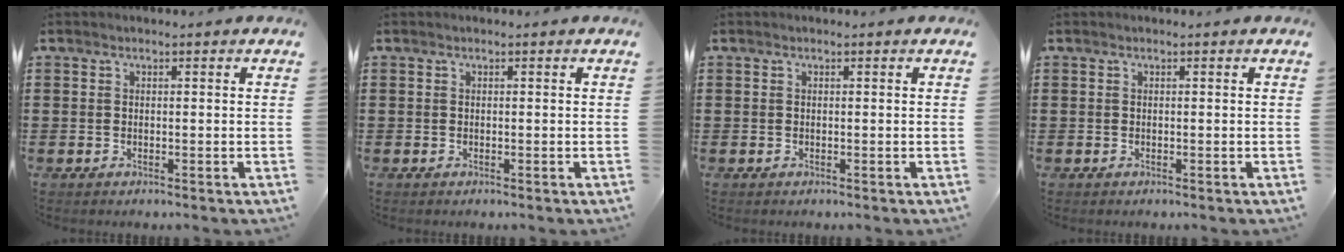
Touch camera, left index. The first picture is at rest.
{"total": 0.0}
{"total": 0.0}
{"total": 0.0}